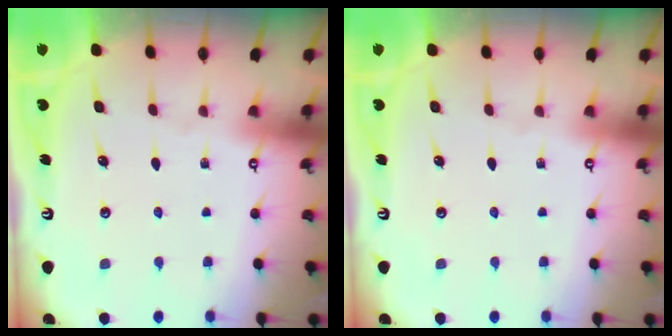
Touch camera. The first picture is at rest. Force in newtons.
{"total": 0.0}